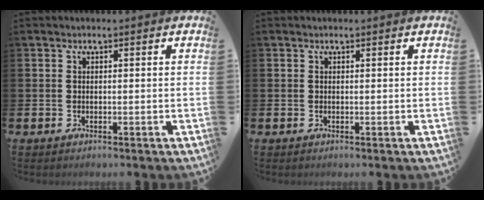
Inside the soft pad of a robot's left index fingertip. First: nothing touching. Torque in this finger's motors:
{"motor_torque": [0.12, -0.15, -0.06, -0.01]}